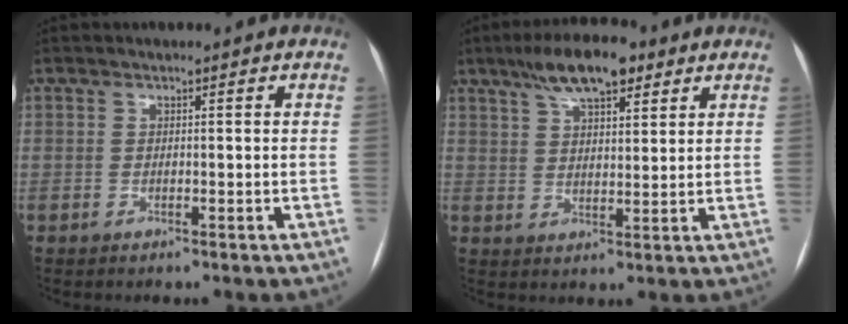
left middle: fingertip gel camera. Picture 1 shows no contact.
{"total": 8.9, "force": [5.8, 2.9, 6.1], "torque": [-0.108, 0.015, 0.097]}